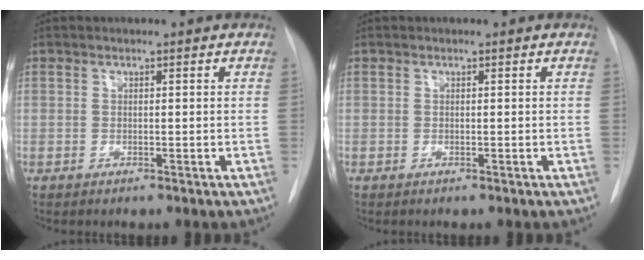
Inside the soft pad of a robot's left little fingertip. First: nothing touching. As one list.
[{"total": 0.0}]